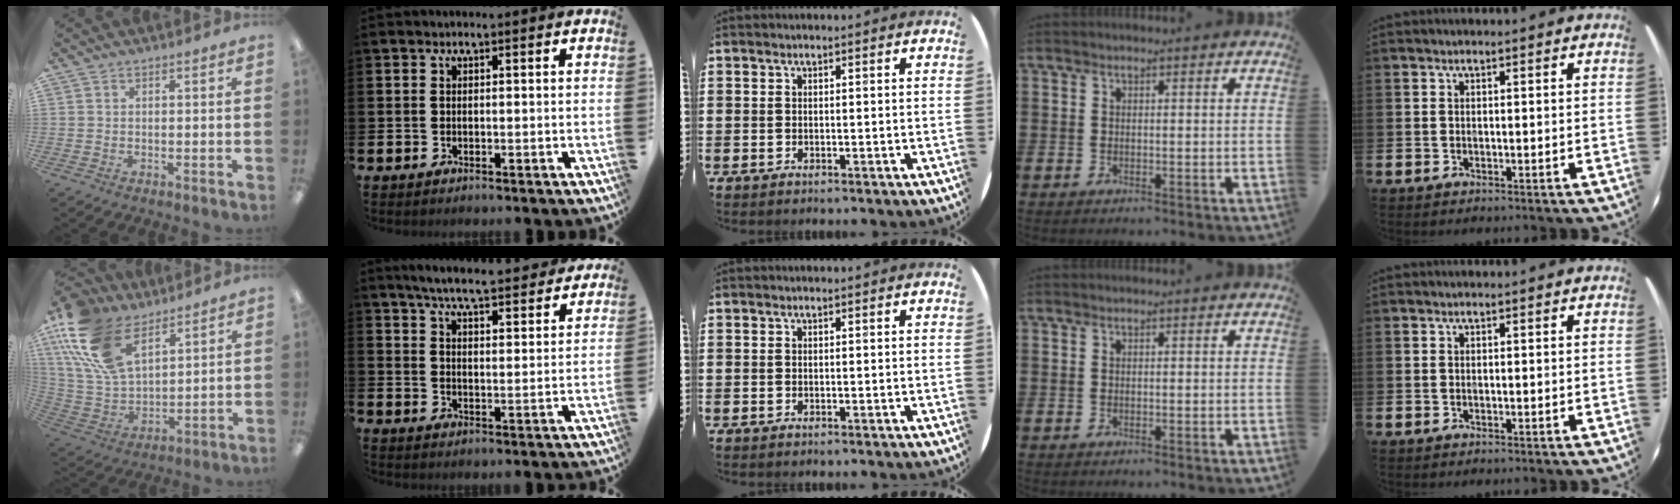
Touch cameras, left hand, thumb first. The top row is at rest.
{"thumb": {"total": 20.3, "force": [11.4, 10.8, 12.9], "torque": [-0.302, -0.042, 0.208]}, "index": {"total": 6.5, "force": [6.3, 0.4, 1.8], "torque": [-0.042, -0.047, 0.105]}}